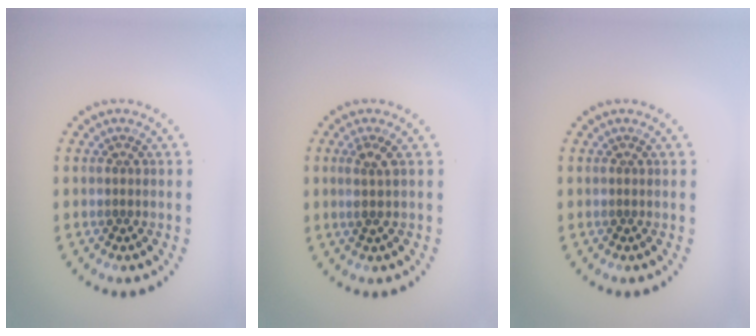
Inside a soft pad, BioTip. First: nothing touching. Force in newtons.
{"total": 1.6, "press": 1.2, "slide": 1.0}
{"total": 0.0}